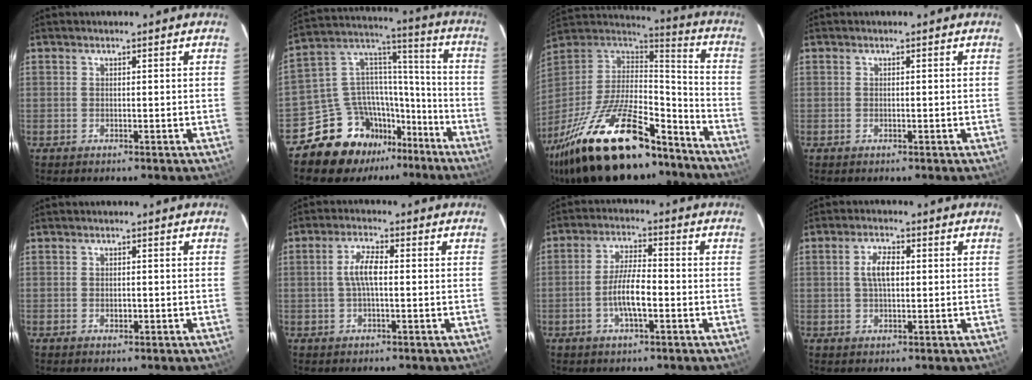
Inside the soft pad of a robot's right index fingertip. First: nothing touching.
{"total": 15.7, "force": [-11.9, 9.1, 4.8], "torque": [-0.100, 0.068, -0.189]}
{"total": 32.9, "force": [-22.1, 12.5, 20.9], "torque": [-0.405, -0.027, -0.343]}
{"total": 0.0}
{"total": 1.2, "force": [-0.3, 0.8, 0.9], "torque": [-0.014, 0.000, -0.004]}
{"total": 4.8, "force": [0.0, 1.5, 4.6], "torque": [-0.091, 0.009, 0.000]}
{"total": 7.1, "force": [-2.2, 1.8, 6.6], "torque": [-0.128, 0.002, -0.040]}
{"total": 4.6, "force": [0.6, 2.2, 4.1], "torque": [-0.077, 0.009, 0.013]}